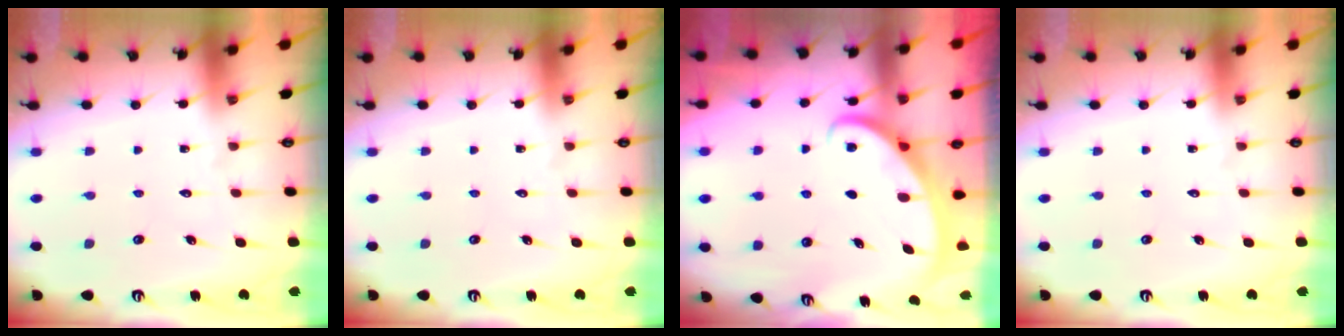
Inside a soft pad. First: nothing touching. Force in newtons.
{"total": 0.0}
{"total": 2.4, "press": 2.3, "slide": 0.3}
{"total": 0.0}